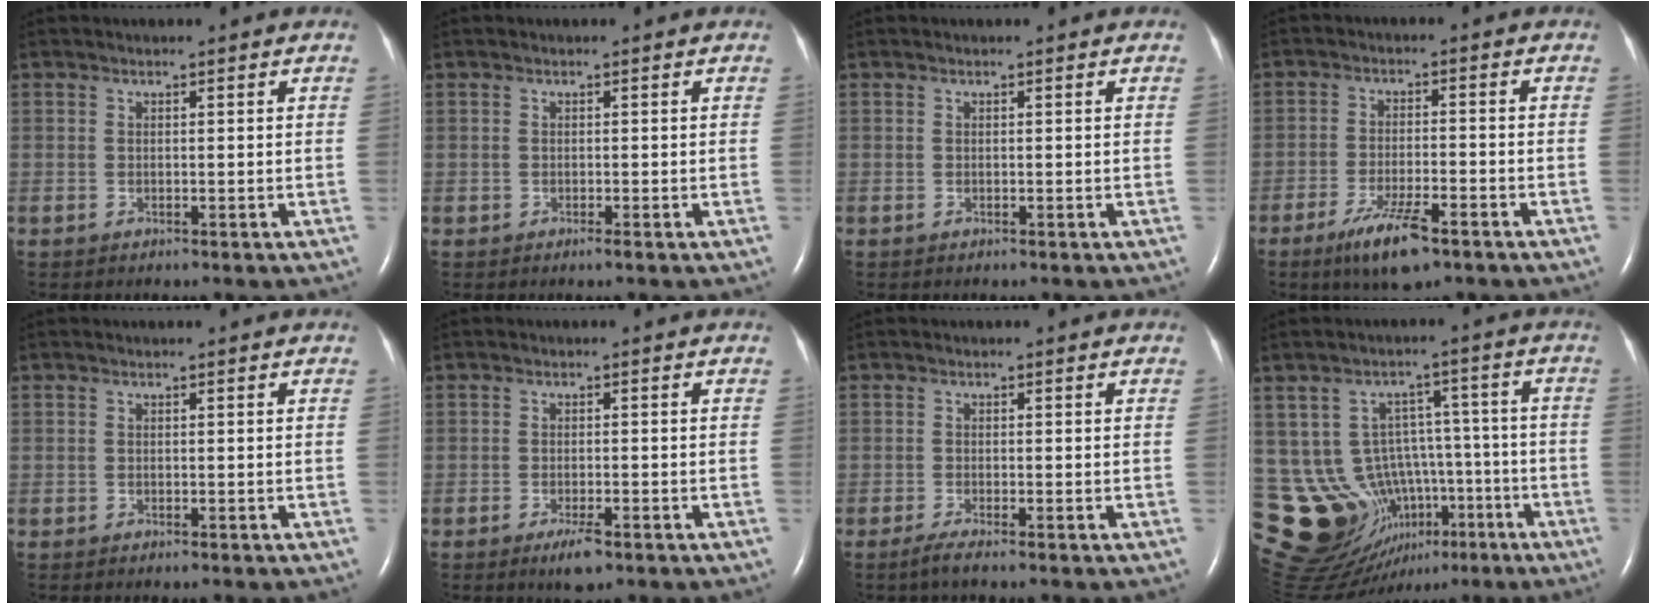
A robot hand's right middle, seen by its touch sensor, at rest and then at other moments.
{"total": 0.7, "force": [-0.2, -0.7, 0.3], "torque": [-0.006, -0.002, -0.005]}
{"total": 0.0}
{"total": 7.9, "force": [-5.0, 1.5, 5.9], "torque": [-0.116, -0.014, -0.084]}
{"total": 0.6, "force": [-0.2, -0.6, 0.2], "torque": [-0.007, -0.002, -0.005]}
{"total": 3.3, "force": [-2.0, 0.8, 2.5], "torque": [-0.048, -0.004, -0.032]}
{"total": 1.6, "force": [-1.2, -0.2, 1.0], "torque": [-0.030, -0.006, -0.028]}
{"total": 17.4, "force": [-6.5, 13.5, 8.8], "torque": [-0.163, 0.047, -0.075]}